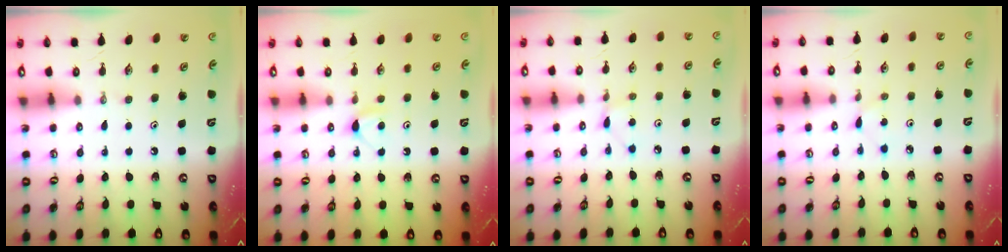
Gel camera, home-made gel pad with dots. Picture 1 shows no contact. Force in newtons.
{"total": 4.7, "press": 4.7, "slide": 0.5}
{"total": 2.8, "press": 2.8, "slide": 0.3}
{"total": 1.5, "press": 1.4, "slide": 0.2}